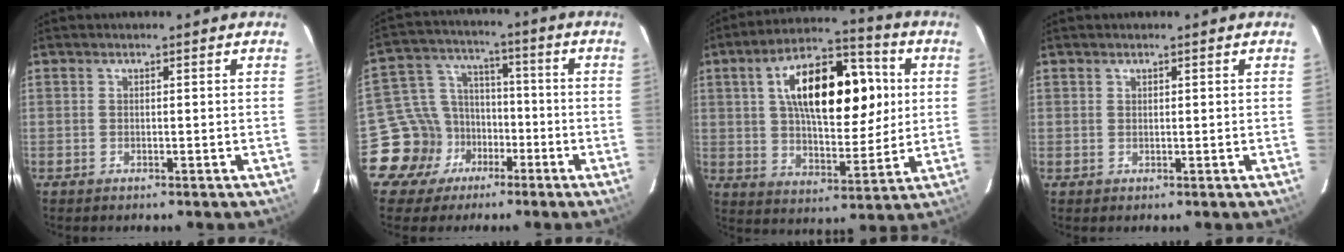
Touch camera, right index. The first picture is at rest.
{"total": 11.5, "force": [-5.6, 9.9, 1.9], "torque": [-0.057, 0.043, -0.083]}
{"total": 19.4, "force": [4.6, 9.6, 16.2], "torque": [-0.266, 0.031, 0.076]}
{"total": 0.9, "force": [0.3, 0.8, 0.0], "torque": [0.005, 0.005, 0.004]}